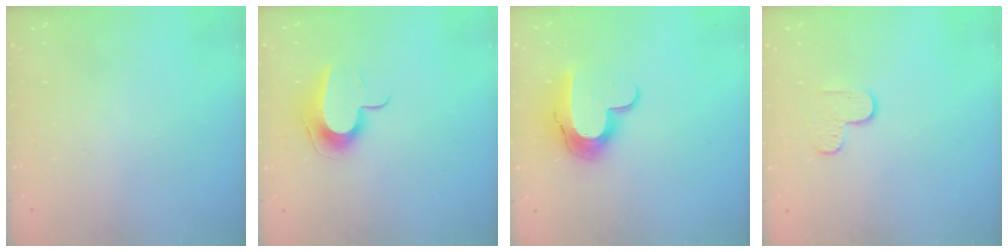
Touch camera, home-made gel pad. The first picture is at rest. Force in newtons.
{"total": 10.0, "press": 10.0, "slide": 1.2}
{"total": 11.9, "press": 11.9, "slide": 0.6}
{"total": 3.7, "press": 3.7, "slide": 0.4}